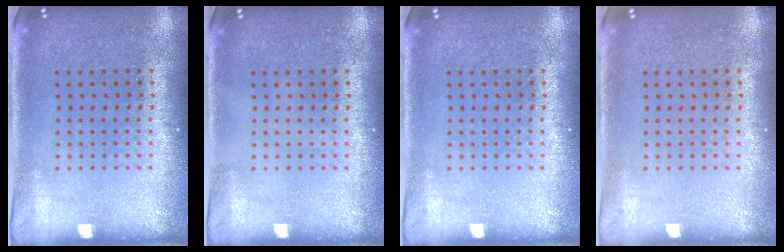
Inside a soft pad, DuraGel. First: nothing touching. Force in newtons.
{"total": 0.0}
{"total": 0.0}
{"total": 0.0}